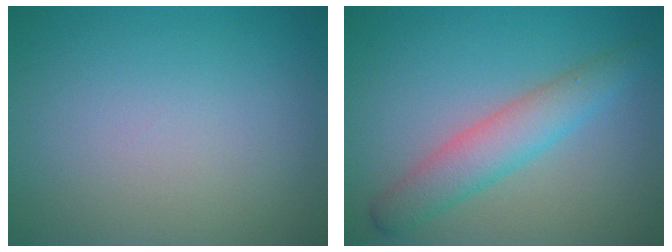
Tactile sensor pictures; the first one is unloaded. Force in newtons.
{"total": 4.0, "press": 4.0, "slide": 0.1}